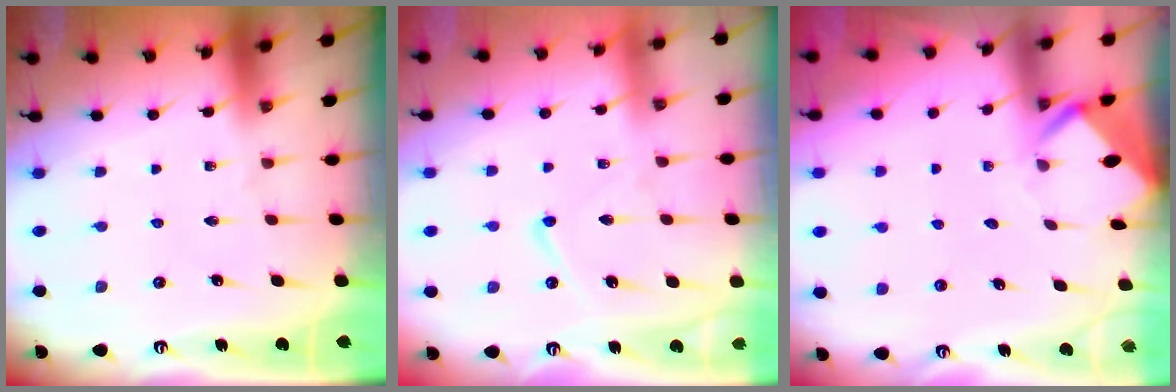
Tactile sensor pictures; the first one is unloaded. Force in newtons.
{"total": 9.1, "press": 9.0, "slide": 0.9}
{"total": 3.9, "press": 3.9, "slide": 0.3}